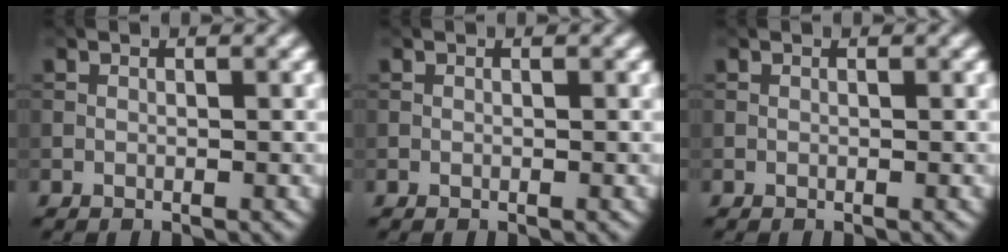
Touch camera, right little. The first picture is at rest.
{"total": 0.0}
{"total": 0.0}